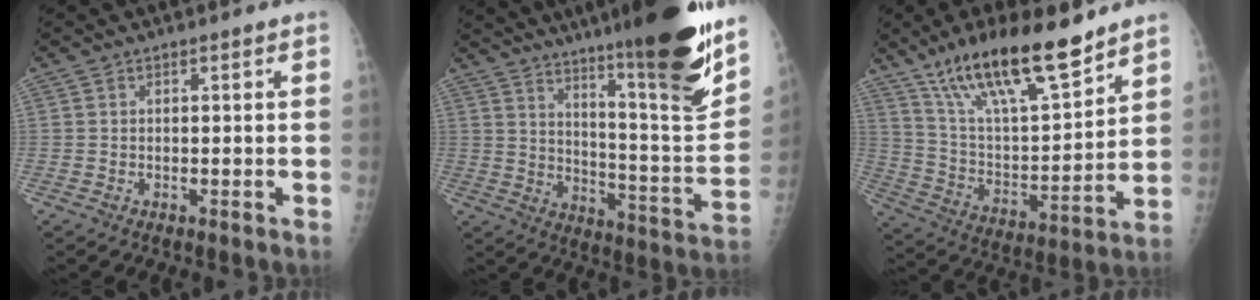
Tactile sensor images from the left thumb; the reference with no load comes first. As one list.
[{"total": 25.9, "force": [17.8, 2.8, 18.6], "torque": [-0.260, -0.099, 0.267]}, {"total": 21.2, "force": [15.0, 5.7, 13.8], "torque": [-0.212, -0.065, 0.271]}]